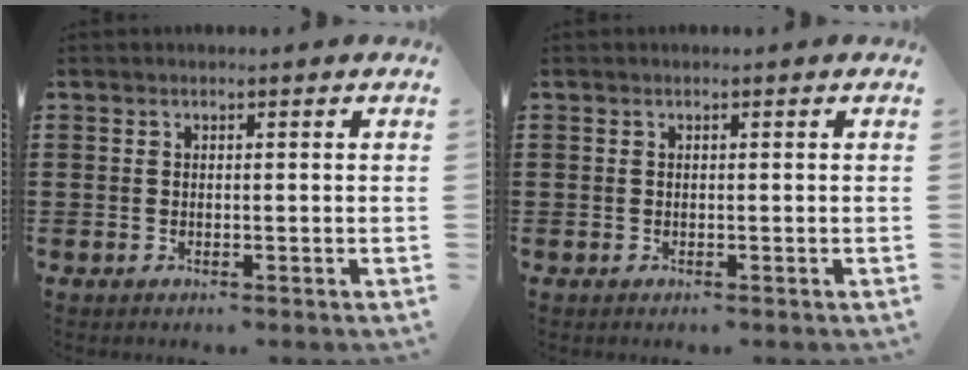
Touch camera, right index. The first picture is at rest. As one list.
[{"total": 0.0}]